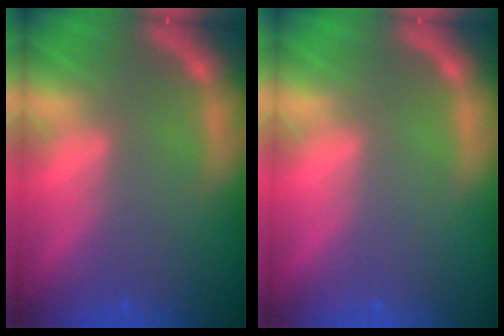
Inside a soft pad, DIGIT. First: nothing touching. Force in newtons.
{"total": 0.0}